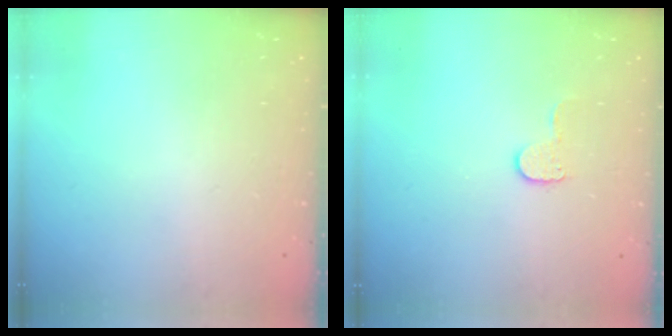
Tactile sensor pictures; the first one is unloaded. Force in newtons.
{"total": 5.4, "press": 5.4, "slide": 0.5}